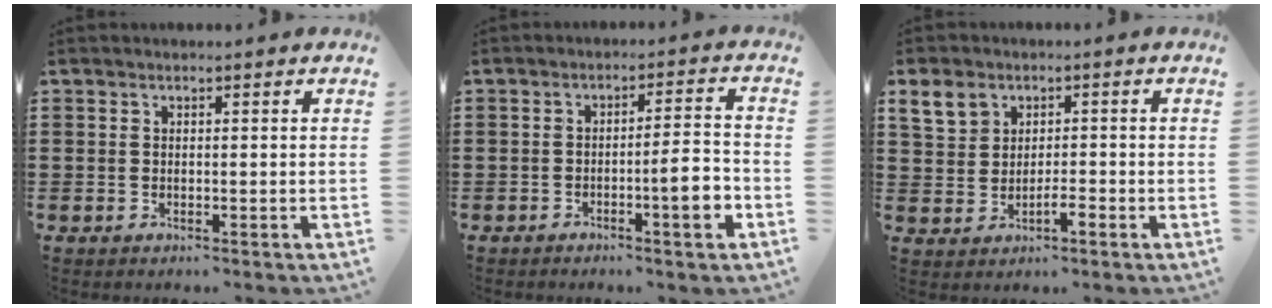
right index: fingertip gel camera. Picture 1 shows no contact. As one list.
[{"total": 6.4, "force": [-2.4, 0.9, 5.8], "torque": [-0.085, -0.004, -0.043]}, {"total": 4.6, "force": [0.8, 3.6, 2.9], "torque": [-0.069, 0.014, 0.014]}]